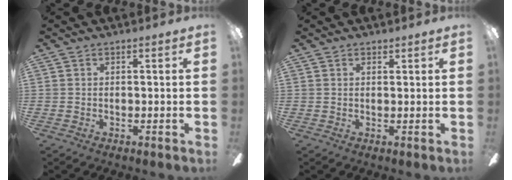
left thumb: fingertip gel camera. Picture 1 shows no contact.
{"total": 1.1, "force": [0.9, 0.6, 0.2], "torque": [0.003, -0.003, 0.015]}